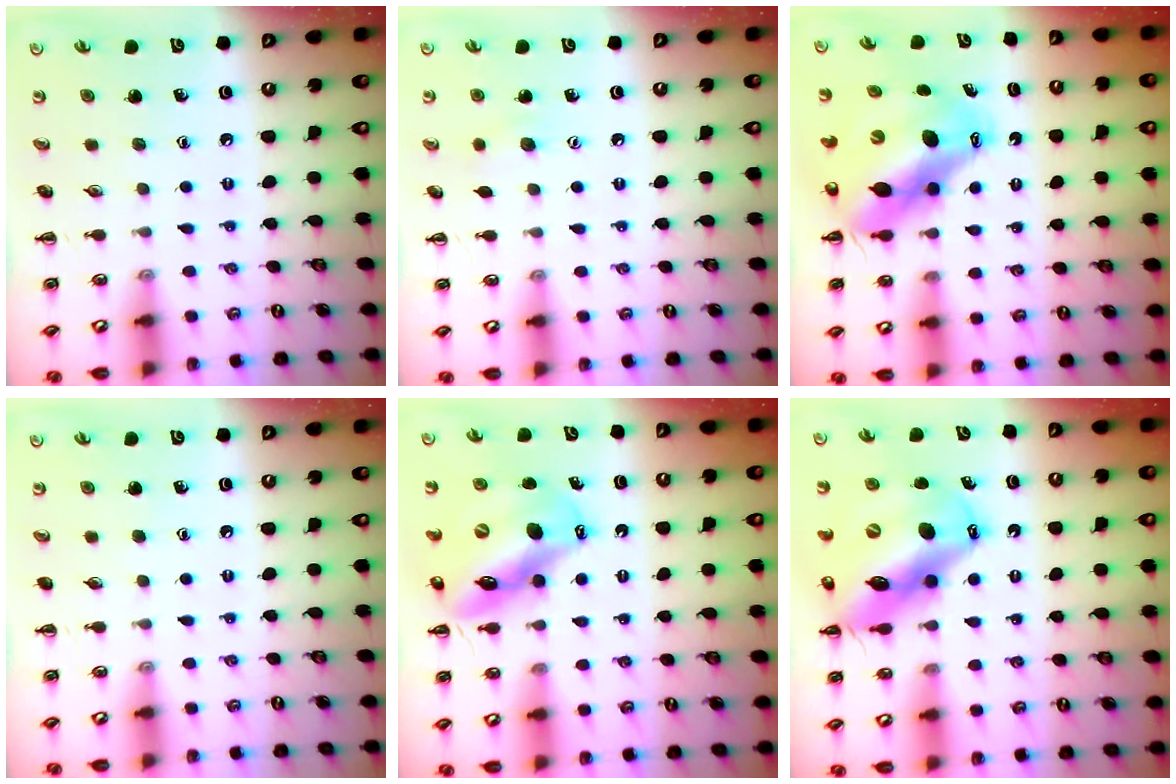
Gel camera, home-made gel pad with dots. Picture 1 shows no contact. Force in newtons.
{"total": 6.0, "press": 5.8, "slide": 1.2}
{"total": 13.3, "press": 12.9, "slide": 3.1}
{"total": 0.0}
{"total": 13.6, "press": 13.1, "slide": 3.5}
{"total": 17.3, "press": 16.6, "slide": 4.9}